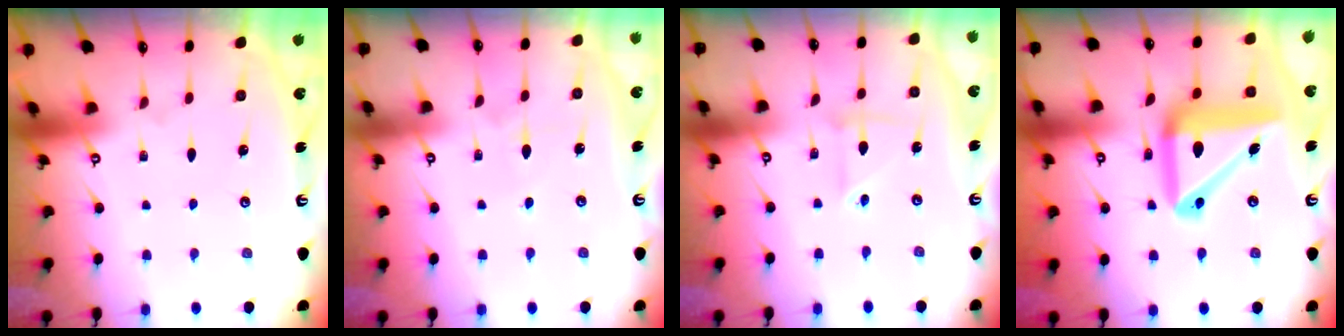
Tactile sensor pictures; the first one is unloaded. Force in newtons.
{"total": 4.3, "press": 4.2, "slide": 0.4}
{"total": 2.8, "press": 2.7, "slide": 0.6}
{"total": 17.4, "press": 17.2, "slide": 2.5}